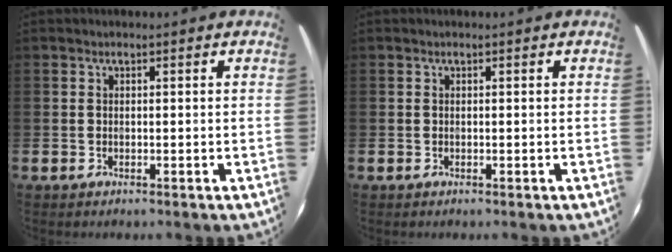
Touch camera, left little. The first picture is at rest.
{"total": 0.0}